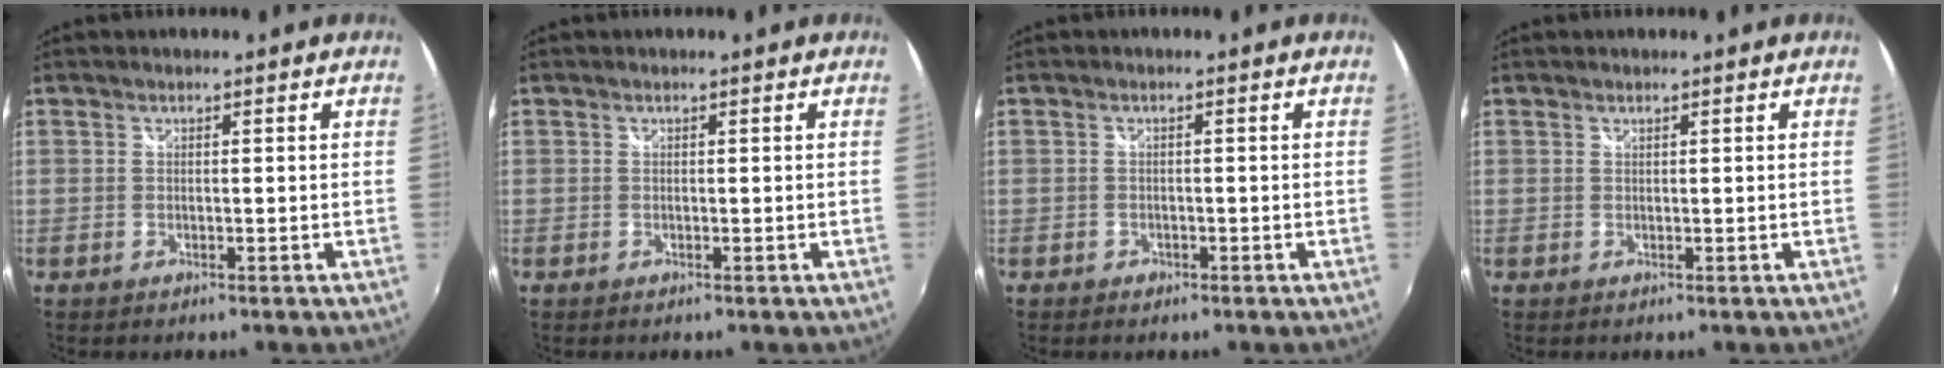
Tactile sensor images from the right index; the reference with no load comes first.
{"total": 0.0}
{"total": 1.4, "force": [-0.9, 1.1, 0.3], "torque": [-0.007, 0.000, -0.011]}
{"total": 0.0}